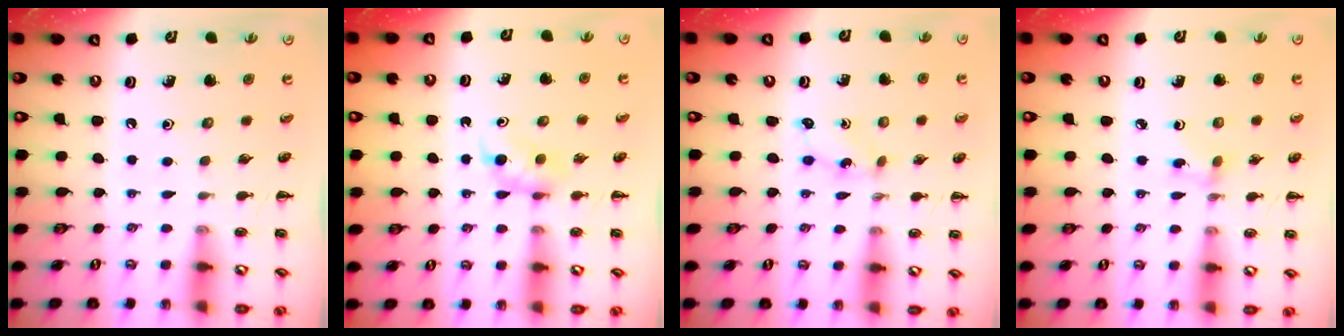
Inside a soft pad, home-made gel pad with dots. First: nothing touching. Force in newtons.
{"total": 3.5, "press": 3.3, "slide": 1.2}
{"total": 2.7, "press": 2.6, "slide": 0.8}
{"total": 3.5, "press": 3.2, "slide": 1.5}